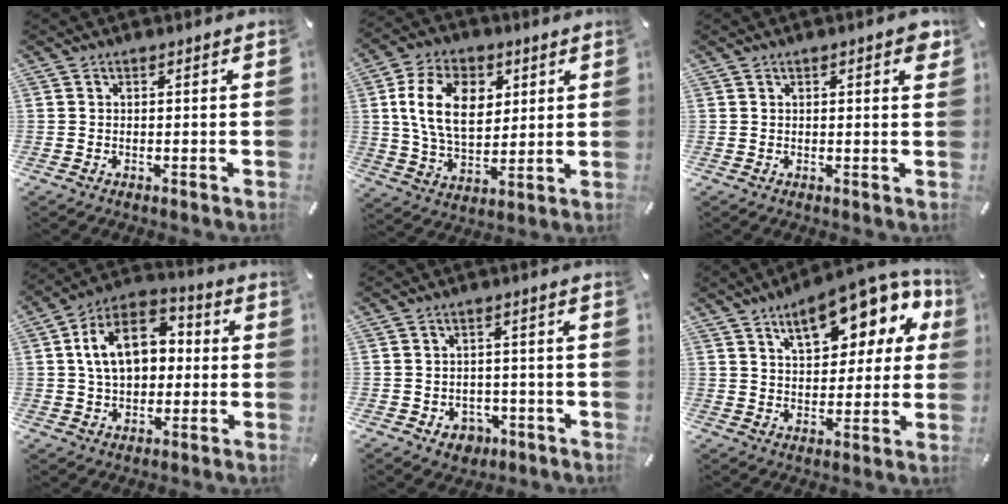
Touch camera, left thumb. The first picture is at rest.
{"total": 14.5, "force": [4.2, 9.9, 9.8], "torque": [-0.190, 0.008, 0.074]}
{"total": 2.4, "force": [1.1, 0.8, 2.0], "torque": [-0.024, -0.003, 0.014]}
{"total": 13.8, "force": [1.8, 10.2, 9.1], "torque": [-0.165, 0.010, 0.031]}
{"total": 4.5, "force": [-1.8, 3.9, 1.5], "torque": [-0.017, 0.010, -0.033]}
{"total": 16.1, "force": [8.6, 8.4, 10.8], "torque": [-0.151, -0.041, 0.143]}